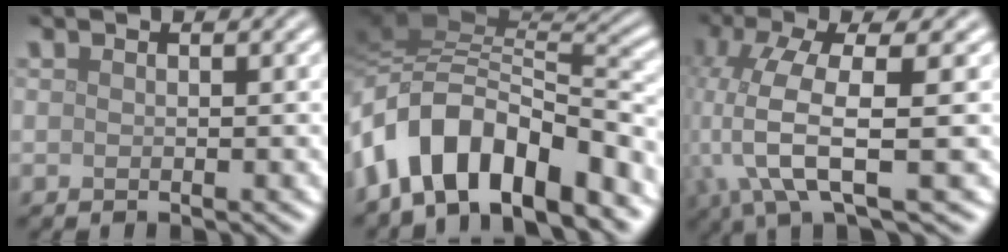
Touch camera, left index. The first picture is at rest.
{"total": 11.1, "force": [-6.3, 4.9, 7.7], "torque": [-0.119, 0.017, -0.119]}
{"total": 8.5, "force": [-1.3, 2.6, 8.0], "torque": [-0.177, 0.000, -0.028]}